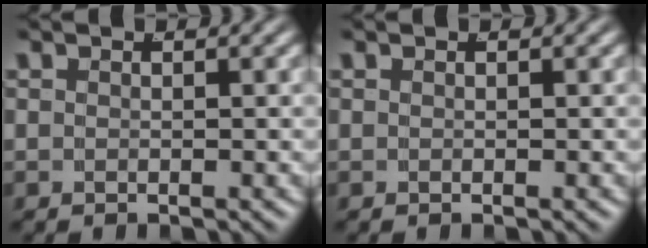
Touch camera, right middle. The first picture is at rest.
{"total": 0.0}